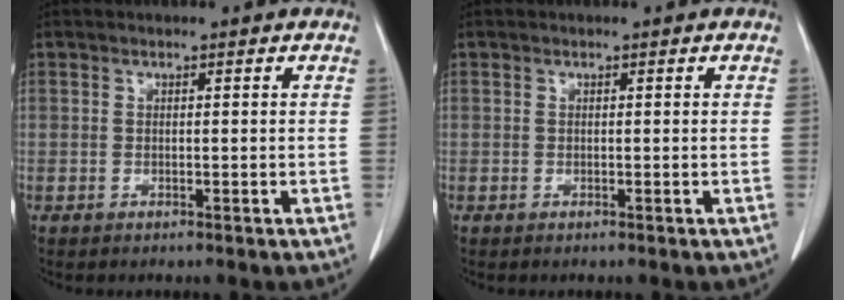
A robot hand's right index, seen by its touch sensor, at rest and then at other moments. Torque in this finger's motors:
{"motor_torque": [-0.07, 0.07, 0.00, 0.00]}